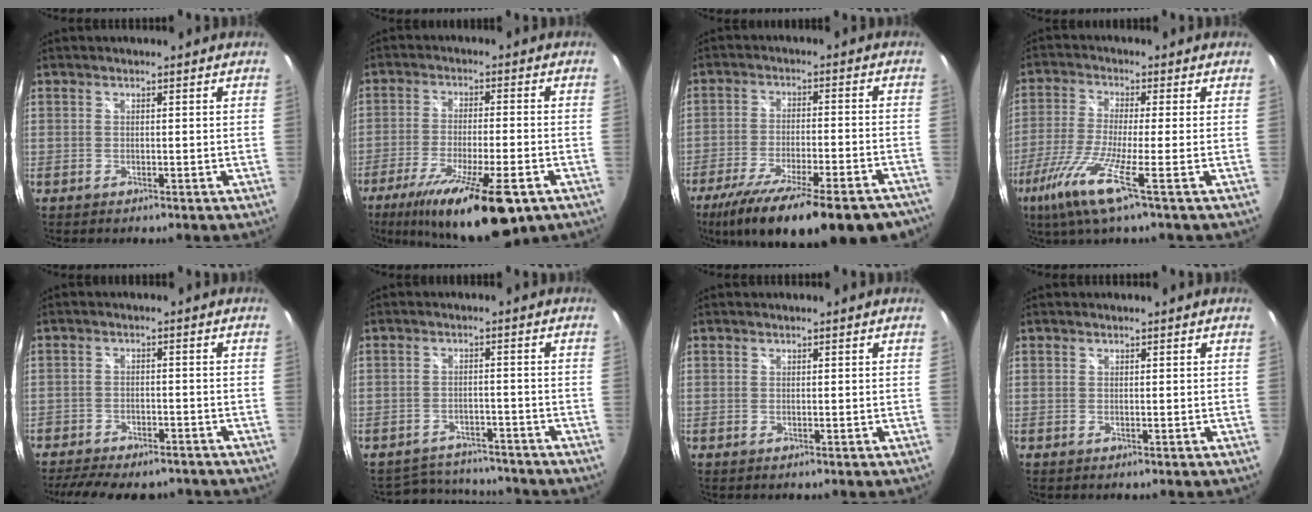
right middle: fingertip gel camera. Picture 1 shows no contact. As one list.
[{"total": 18.0, "force": [-10.9, 4.1, 13.7], "torque": [-0.250, -0.052, -0.176]}, {"total": 26.2, "force": [-20.5, 6.4, 15.0], "torque": [-0.259, -0.055, -0.291]}, {"total": 10.3, "force": [-5.3, -0.3, 8.9], "torque": [-0.211, -0.021, -0.106]}, {"total": 13.0, "force": [-10.7, 4.8, 5.6], "torque": [-0.131, -0.018, -0.154]}, {"total": 9.4, "force": [-8.7, 3.2, 1.6], "torque": [-0.043, 0.017, -0.118]}, {"total": 0.0}, {"total": 0.0}]